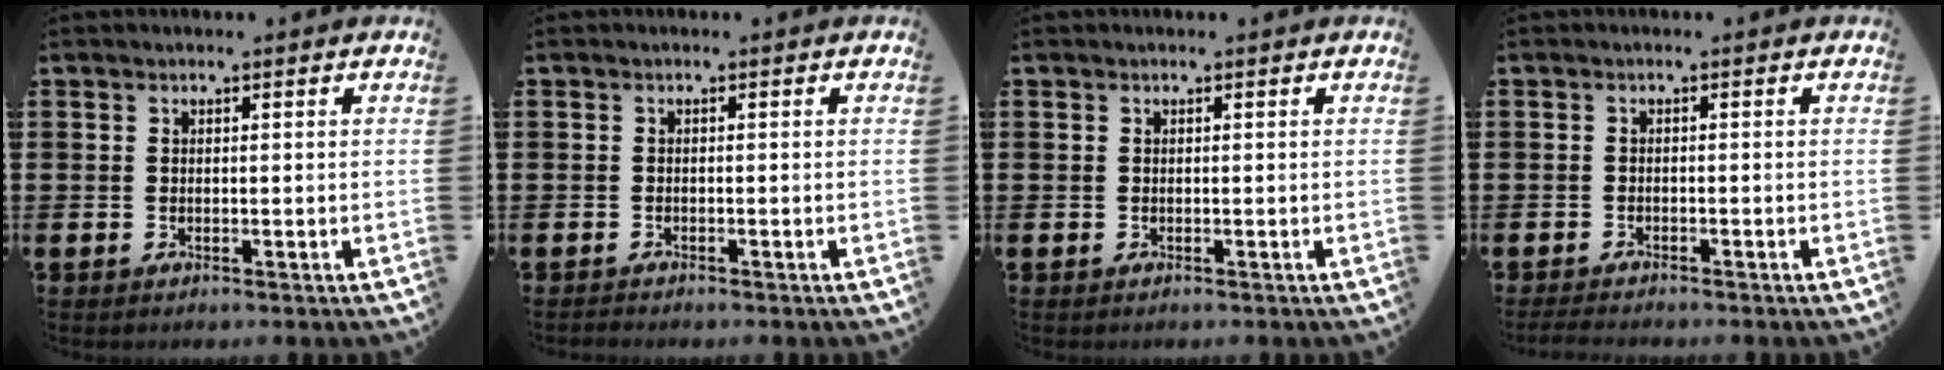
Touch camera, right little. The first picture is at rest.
{"total": 0.0}
{"total": 0.0}
{"total": 1.1, "force": [-1.0, 0.1, 0.5], "torque": [-0.010, 0.000, -0.020]}